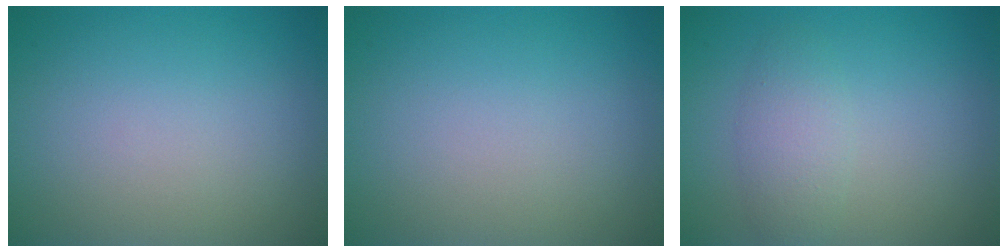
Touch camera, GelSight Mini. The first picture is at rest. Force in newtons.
{"total": 0.0}
{"total": 2.4, "press": 2.4, "slide": 0.0}